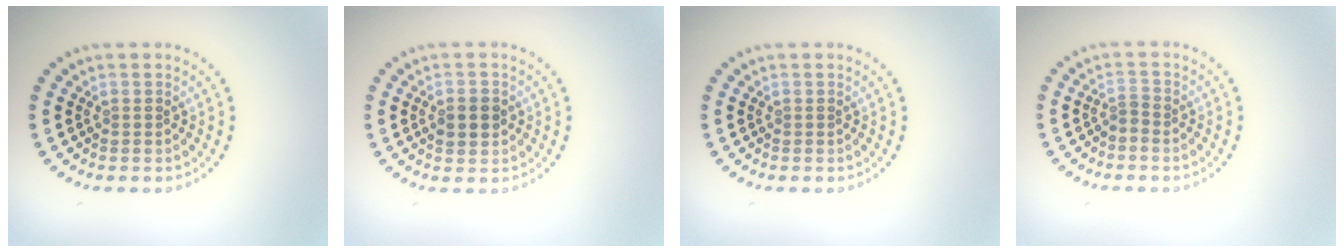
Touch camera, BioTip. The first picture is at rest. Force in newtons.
{"total": 2.1, "press": 2.1, "slide": 0.2}
{"total": 0.0}
{"total": 1.0, "press": 0.4, "slide": 0.9}